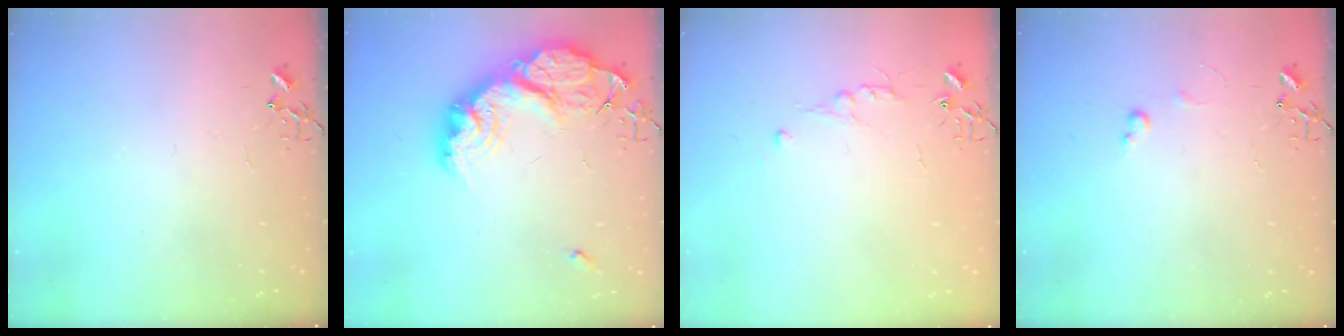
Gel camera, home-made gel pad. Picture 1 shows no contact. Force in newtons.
{"total": 25.2, "press": 25.1, "slide": 2.0}
{"total": 4.8, "press": 4.8, "slide": 0.7}
{"total": 4.2, "press": 4.2, "slide": 0.6}